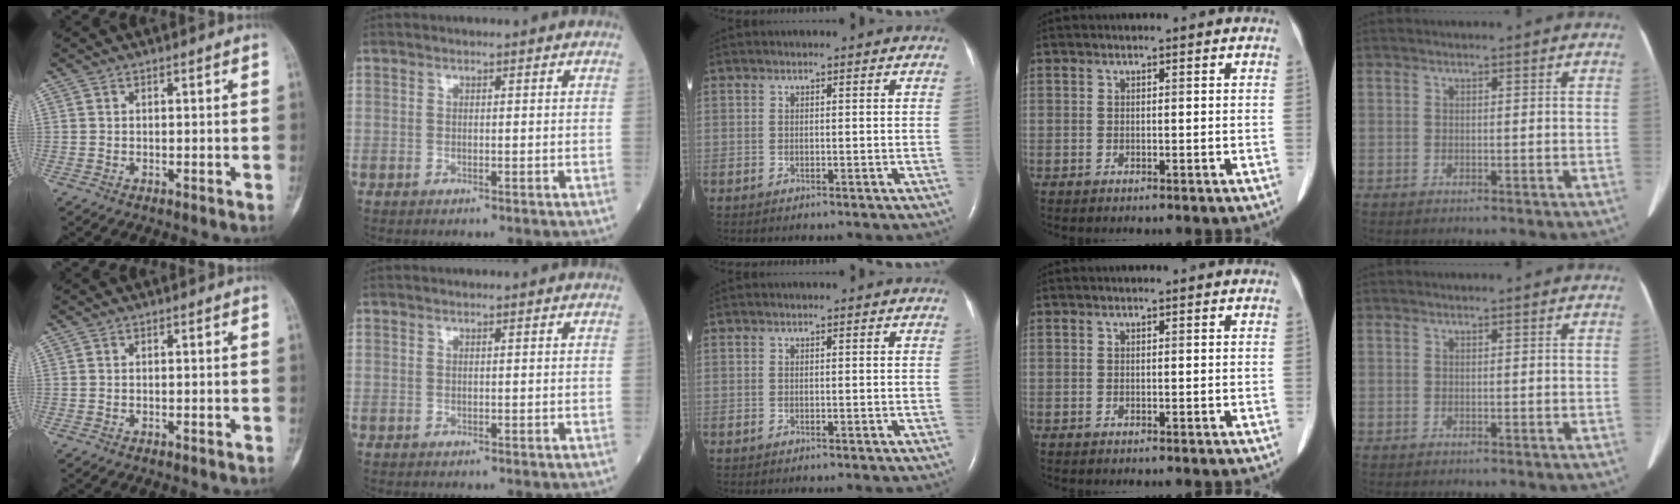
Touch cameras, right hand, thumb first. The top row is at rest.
{}